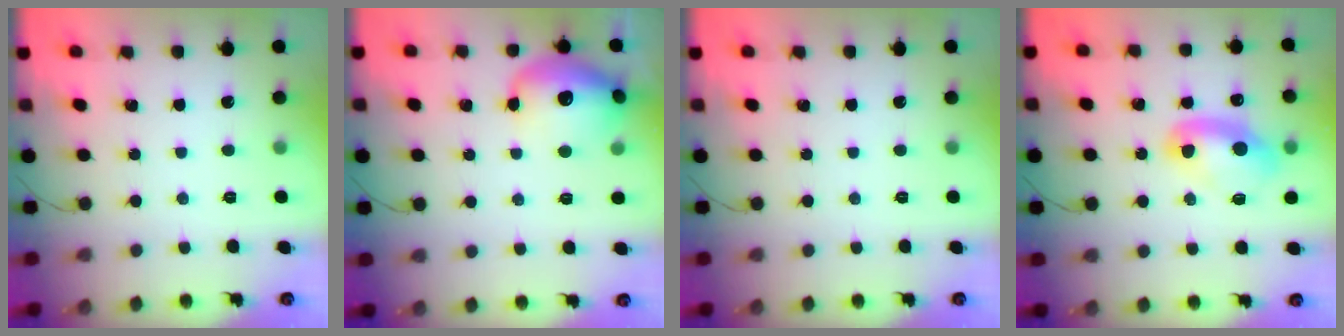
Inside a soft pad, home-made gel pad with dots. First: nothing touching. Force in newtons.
{"total": 18.3, "press": 17.5, "slide": 5.6}
{"total": 0.0}
{"total": 10.2, "press": 10.2, "slide": 0.6}